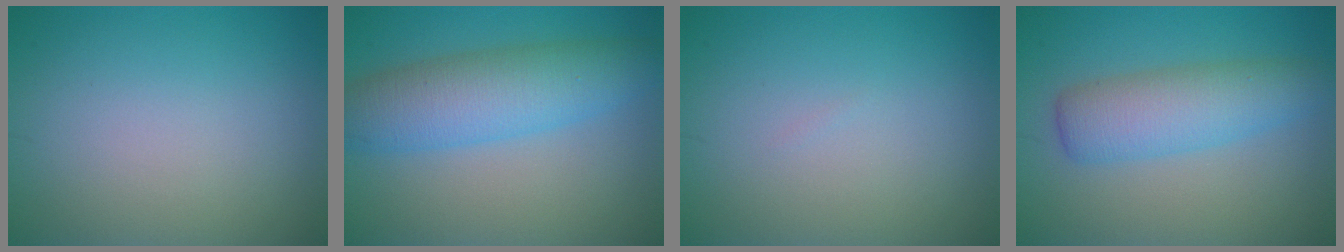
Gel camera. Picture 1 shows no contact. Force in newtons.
{"total": 6.6, "press": 6.6, "slide": 0.0}
{"total": 0.0}
{"total": 4.9, "press": 4.9, "slide": 0.1}